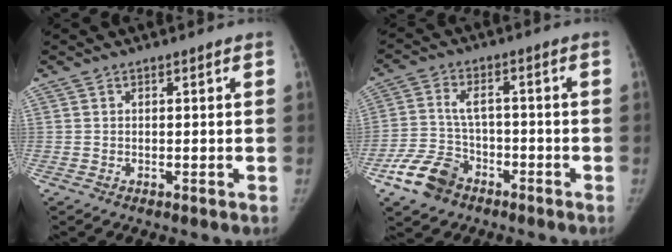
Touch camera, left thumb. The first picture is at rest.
{"total": 8.7, "force": [-5.3, 5.8, 3.9], "torque": [-0.069, 0.025, -0.098]}